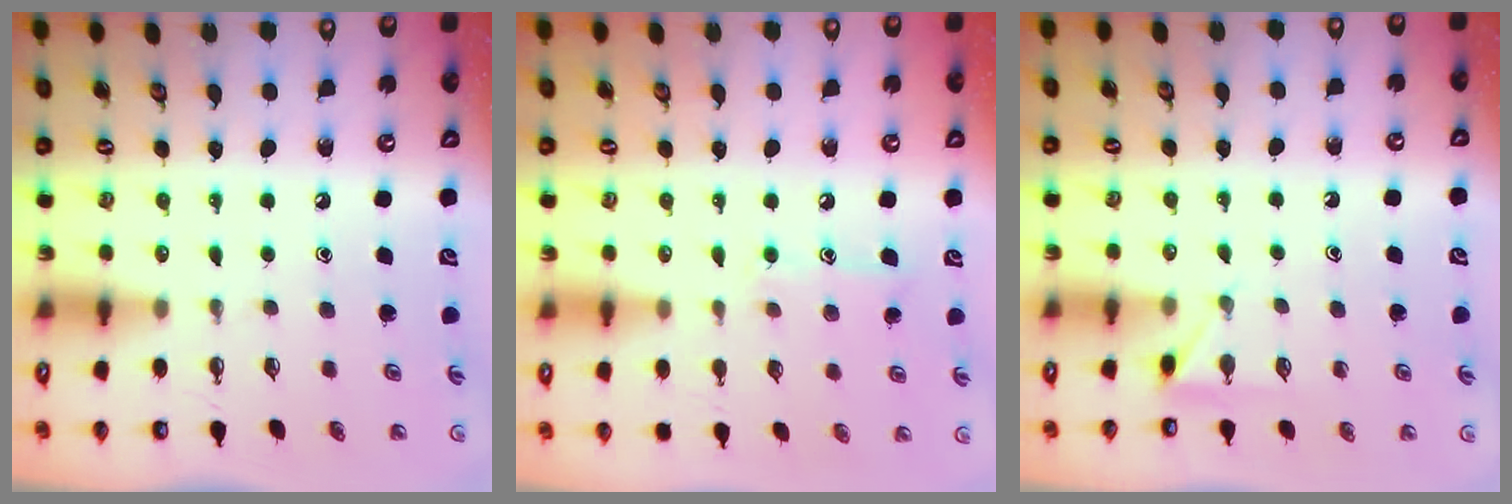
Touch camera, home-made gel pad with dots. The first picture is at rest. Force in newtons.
{"total": 7.9, "press": 7.9, "slide": 0.6}
{"total": 3.5, "press": 3.5, "slide": 0.4}